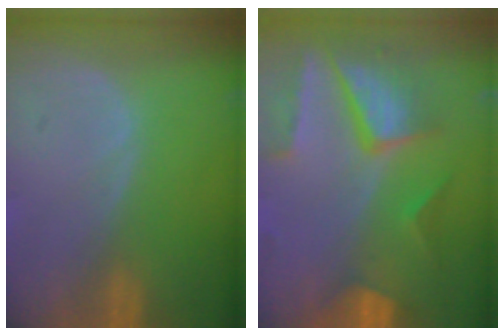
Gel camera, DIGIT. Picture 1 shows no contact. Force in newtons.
{"total": 10.4, "press": 8.7, "slide": 5.7}